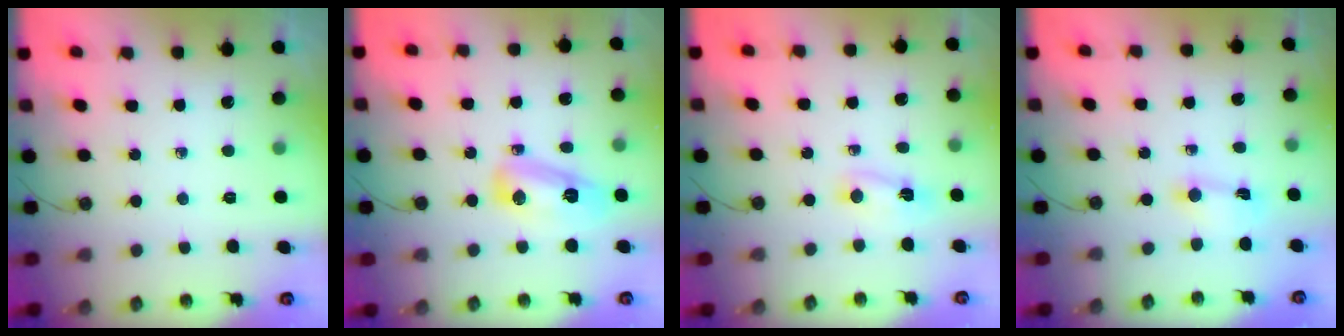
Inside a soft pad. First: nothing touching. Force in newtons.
{"total": 9.4, "press": 9.0, "slide": 2.7}
{"total": 2.4, "press": 2.4, "slide": 0.6}
{"total": 2.0, "press": 2.0, "slide": 0.2}